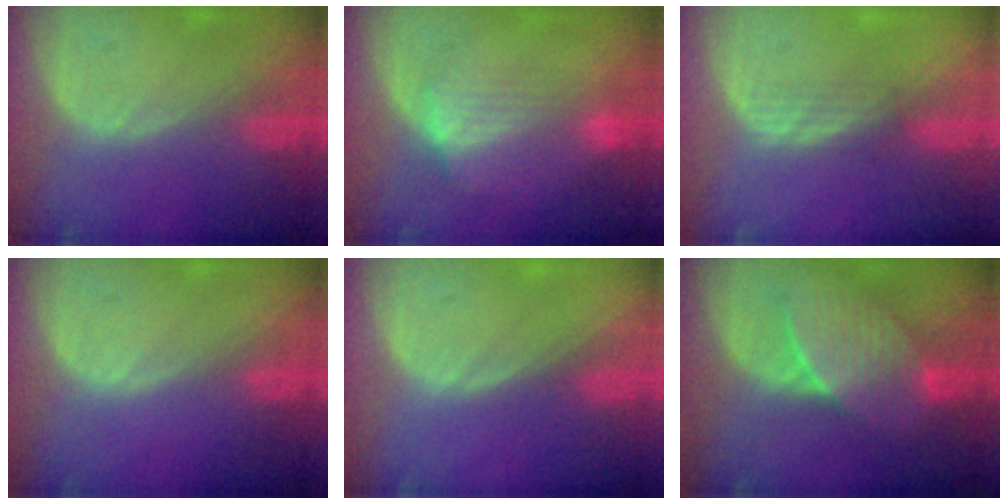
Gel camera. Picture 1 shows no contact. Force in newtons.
{"total": 7.4, "press": 6.7, "slide": 3.0}
{"total": 2.3, "press": 2.2, "slide": 0.3}
{"total": 0.0}
{"total": 0.0}
{"total": 7.2, "press": 7.0, "slide": 1.3}